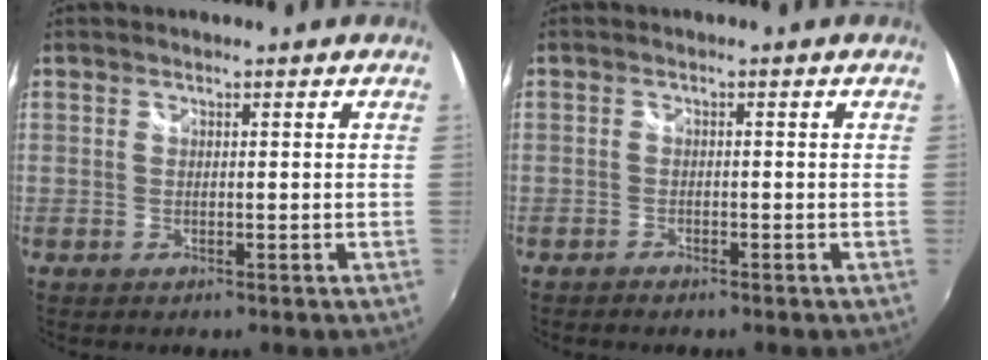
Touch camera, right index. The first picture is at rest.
{"total": 1.3, "force": [-1.2, 0.5, 0.3], "torque": [-0.015, -0.002, -0.023]}